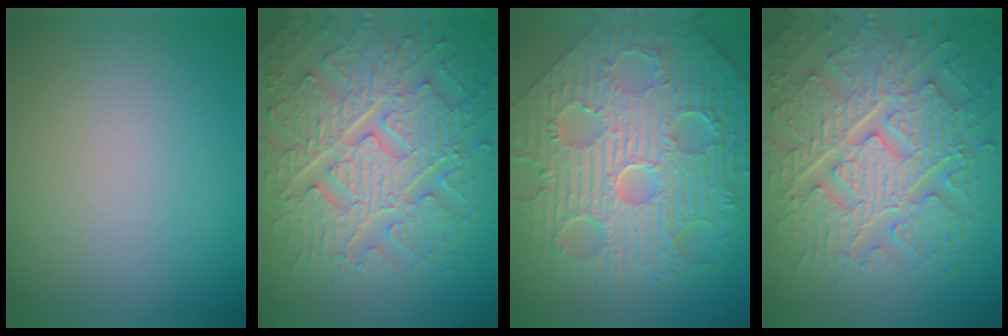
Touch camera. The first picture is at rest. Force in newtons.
{"total": 9.2, "press": 6.8, "slide": 6.2}
{"total": 12.2, "press": 8.0, "slide": 9.1}
{"total": 9.2, "press": 6.8, "slide": 6.2}